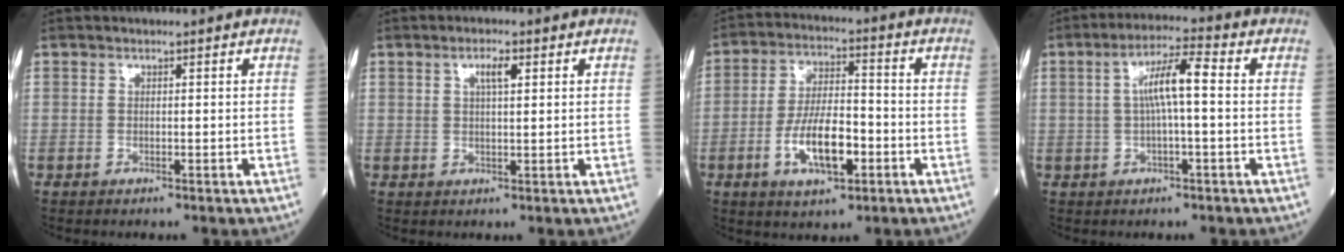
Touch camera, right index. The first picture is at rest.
{"total": 2.7, "force": [1.2, 0.6, 2.4], "torque": [-0.046, 0.002, 0.021]}
{"total": 9.9, "force": [-3.4, 3.5, 8.7], "torque": [-0.166, 0.005, -0.060]}
{"total": 6.6, "force": [0.5, 0.8, 6.5], "torque": [-0.122, 0.020, 0.007]}